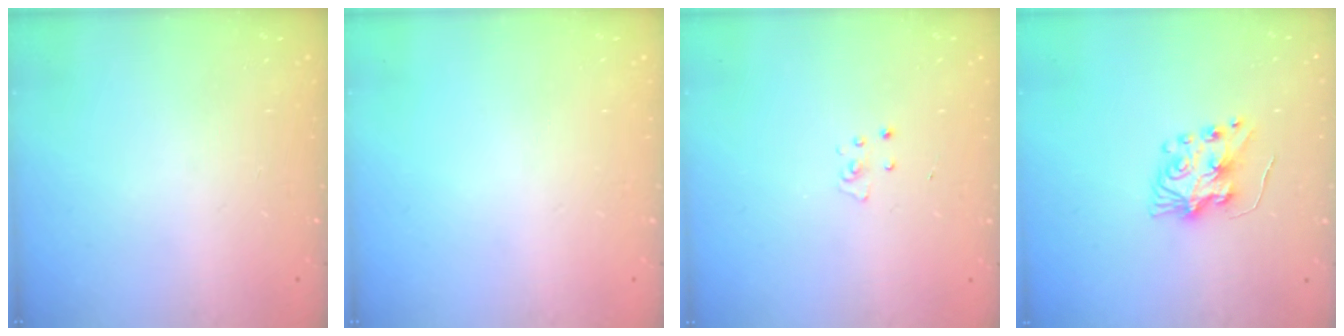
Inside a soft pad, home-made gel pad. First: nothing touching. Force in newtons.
{"total": 0.0}
{"total": 2.7, "press": 2.7, "slide": 0.3}
{"total": 7.8, "press": 7.8, "slide": 0.7}